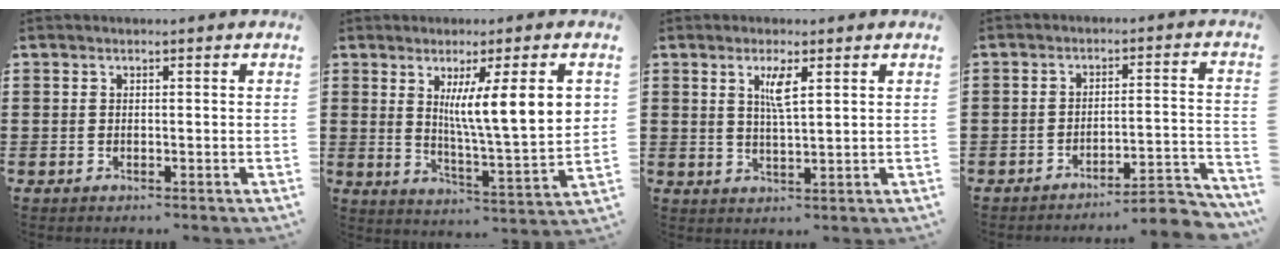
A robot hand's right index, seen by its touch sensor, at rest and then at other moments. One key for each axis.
{"total": 10.5, "fx": 3.8, "fy": 1.0, "fz": 9.8, "tx": -0.173, "ty": -0.013, "tz": 0.059}
{"total": 3.4, "fx": 1.5, "fy": 0.5, "fz": 3.0, "tx": -0.064, "ty": 0.004, "tz": 0.023}
{"total": 4.8, "fx": -4.4, "fy": 0.0, "fz": 1.9, "tx": -0.033, "ty": -0.013, "tz": -0.089}